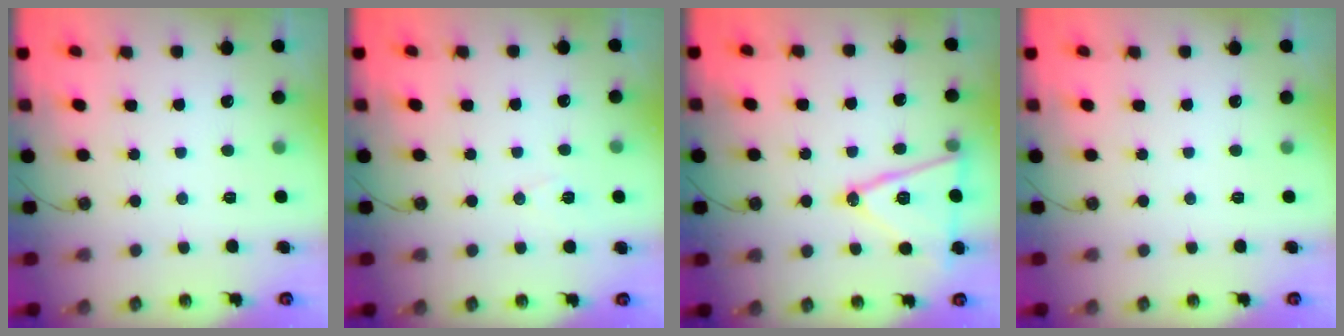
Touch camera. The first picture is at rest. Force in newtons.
{"total": 7.1, "press": 5.4, "slide": 4.5}
{"total": 15.6, "press": 15.1, "slide": 3.6}
{"total": 0.0}